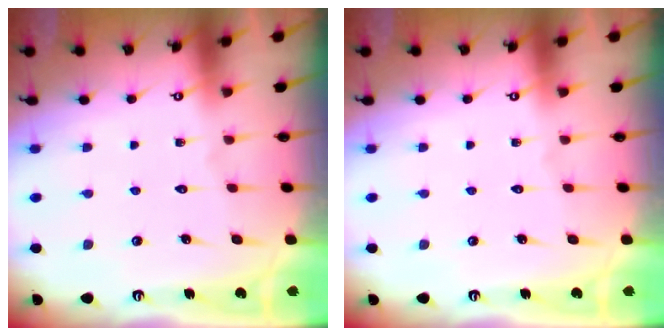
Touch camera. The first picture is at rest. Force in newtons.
{"total": 0.0}